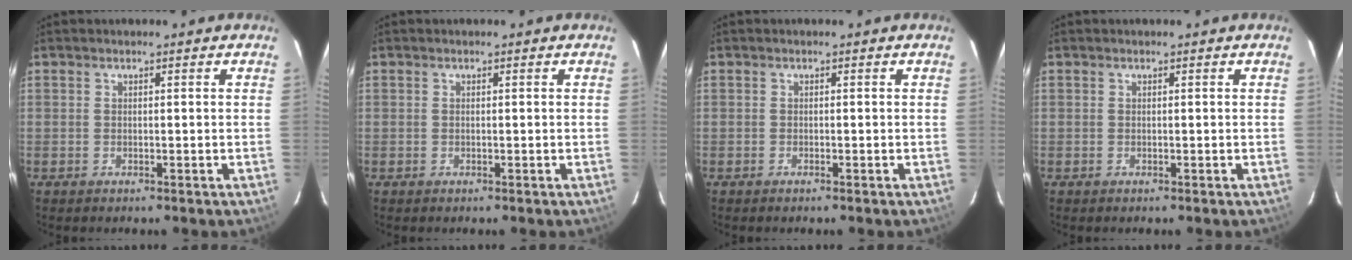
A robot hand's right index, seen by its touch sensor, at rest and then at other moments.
{"total": 0.0}
{"total": 0.0}
{"total": 0.0}